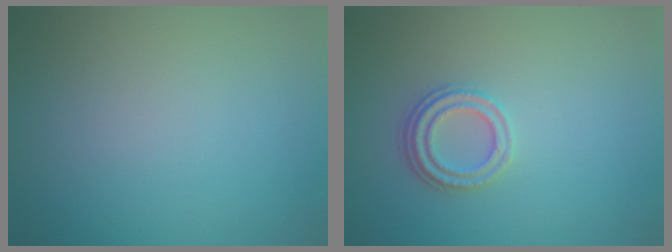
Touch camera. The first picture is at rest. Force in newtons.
{"total": 2.4, "press": 2.0, "slide": 1.3}